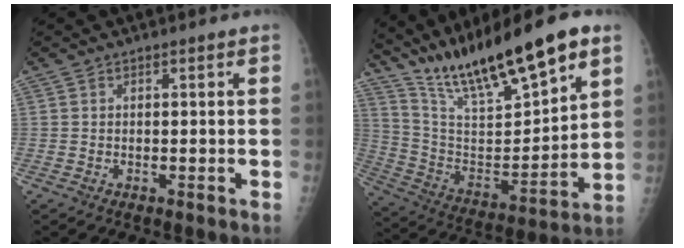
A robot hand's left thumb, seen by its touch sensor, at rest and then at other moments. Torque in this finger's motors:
{"motor_torque": [0.49, 0.47, 1.42, -1.35, 0.34]}